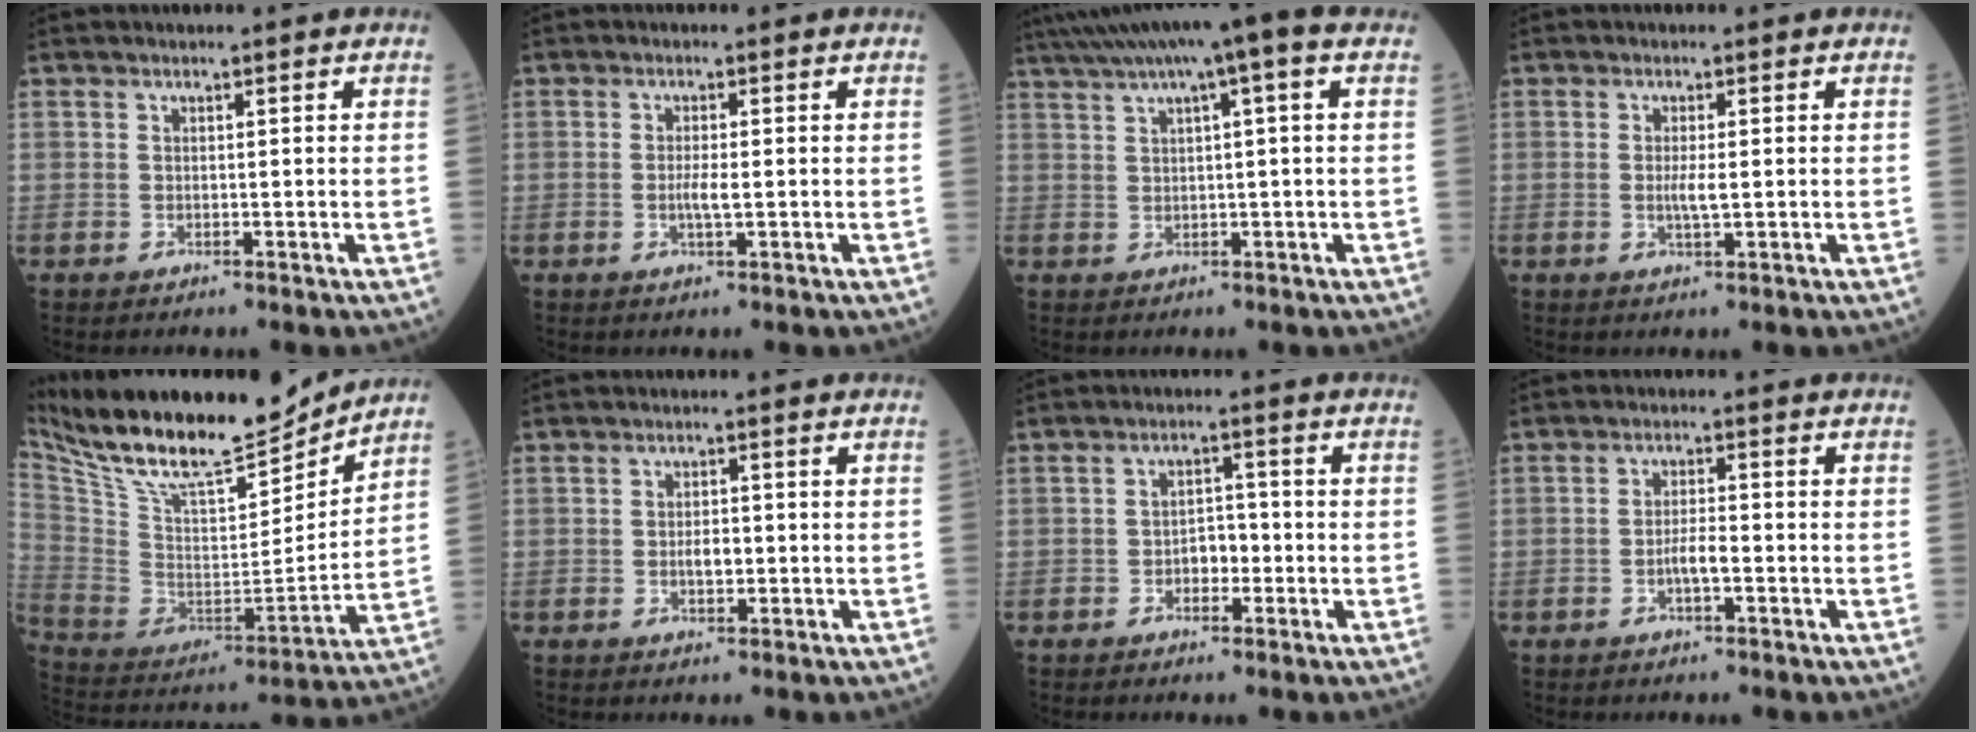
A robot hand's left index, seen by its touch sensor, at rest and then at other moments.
{"total": 2.1, "force": [-0.4, 0.2, 2.0], "torque": [-0.042, -0.005, -0.007]}
{"total": 10.7, "force": [6.6, -0.1, 8.4], "torque": [-0.145, 0.038, 0.096]}
{"total": 2.2, "force": [-0.2, 0.2, 2.1], "torque": [-0.046, -0.007, -0.003]}
{"total": 22.6, "force": [19.4, 4.3, 10.7], "torque": [-0.206, -0.008, 0.330]}
{"total": 2.2, "force": [-0.4, 1.0, 2.0], "torque": [-0.035, -0.002, -0.006]}
{"total": 3.2, "force": [-1.2, 1.8, 2.4], "torque": [-0.033, 0.006, -0.023]}
{"total": 2.9, "force": [-1.1, 0.6, 2.6], "torque": [-0.049, 0.000, -0.023]}